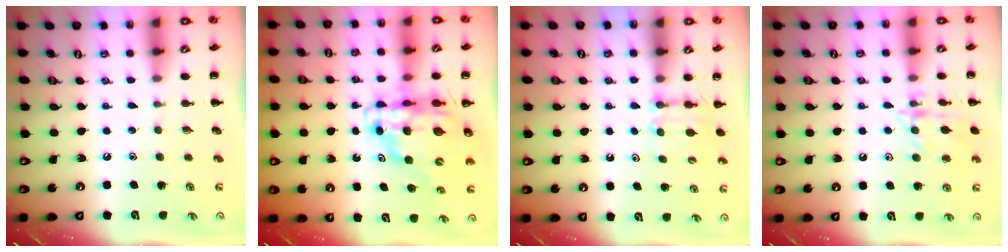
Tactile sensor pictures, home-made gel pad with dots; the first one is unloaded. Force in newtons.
{"total": 13.6, "press": 13.0, "slide": 4.0}
{"total": 6.1, "press": 5.9, "slide": 1.6}
{"total": 12.2, "press": 12.2, "slide": 0.6}